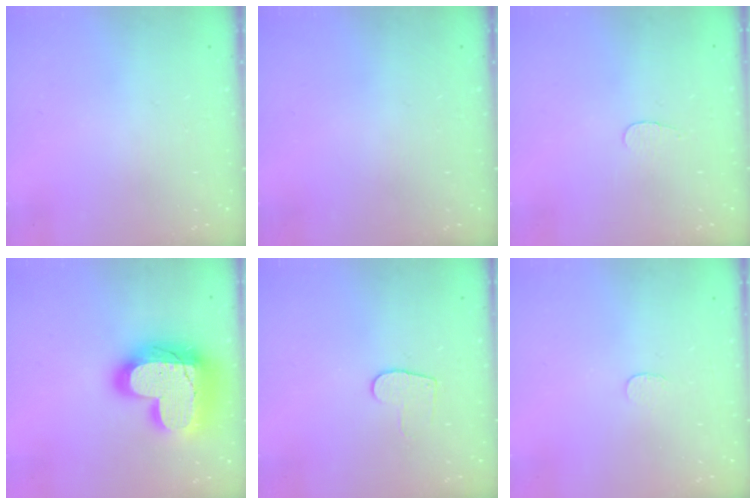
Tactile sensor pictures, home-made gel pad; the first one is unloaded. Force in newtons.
{"total": 0.0}
{"total": 2.8, "press": 2.8, "slide": 0.3}
{"total": 27.3, "press": 27.2, "slide": 2.0}
{"total": 6.4, "press": 6.4, "slide": 0.6}
{"total": 2.6, "press": 2.6, "slide": 0.2}